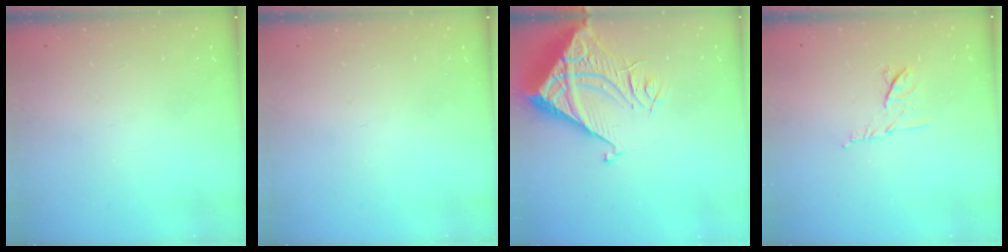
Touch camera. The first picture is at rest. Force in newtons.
{"total": 0.0}
{"total": 9.4, "press": 9.3, "slide": 1.0}
{"total": 8.0, "press": 7.9, "slide": 1.0}